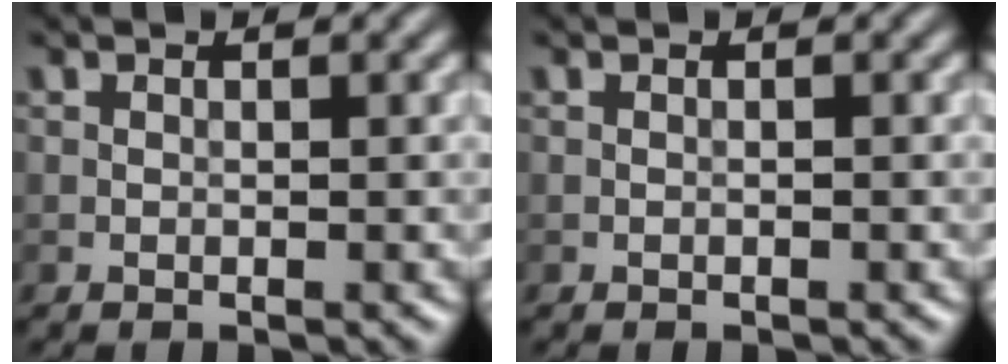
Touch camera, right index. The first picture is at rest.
{"total": 0.0}